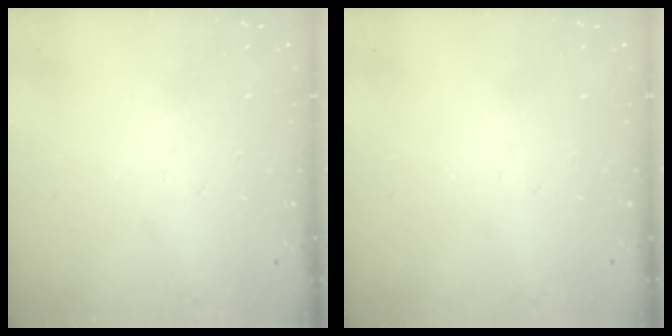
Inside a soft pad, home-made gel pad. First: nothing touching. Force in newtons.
{"total": 0.0}